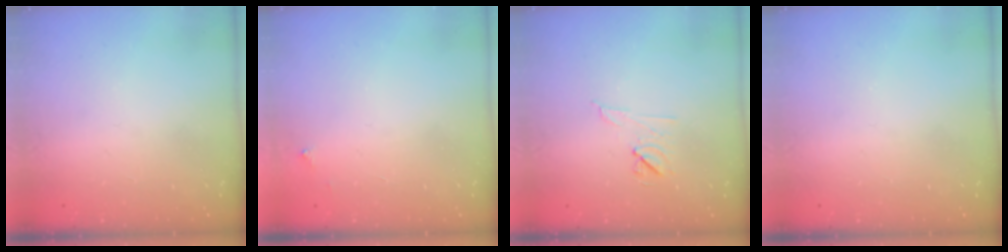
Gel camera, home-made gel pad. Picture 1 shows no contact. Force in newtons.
{"total": 2.5, "press": 2.5, "slide": 0.4}
{"total": 6.7, "press": 6.5, "slide": 1.7}
{"total": 0.0}